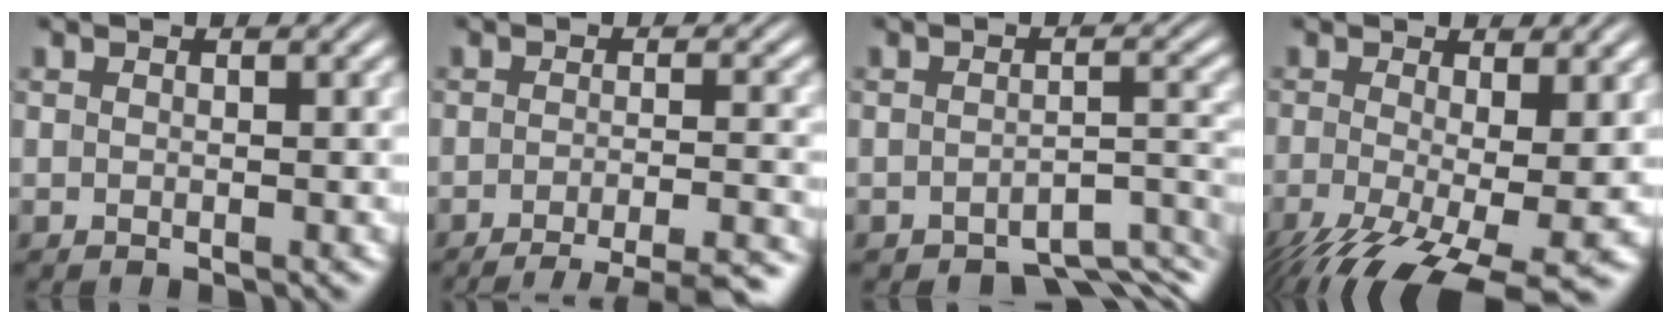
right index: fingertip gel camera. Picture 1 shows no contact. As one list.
[{"total": 9.0, "force": [-8.0, 2.3, 3.3], "torque": [-0.034, -0.019, -0.120]}, {"total": 6.2, "force": [-5.4, 2.0, 2.2], "torque": [-0.012, -0.013, -0.079]}, {"total": 9.5, "force": [-5.5, 3.9, 6.7], "torque": [-0.126, -0.066, -0.052]}]